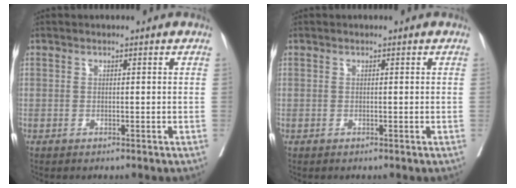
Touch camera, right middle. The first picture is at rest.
{"total": 0.0}